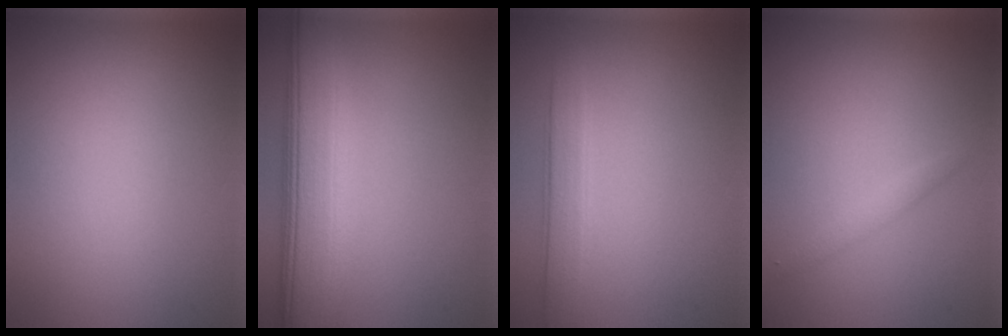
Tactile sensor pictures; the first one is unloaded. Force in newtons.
{"total": 8.9, "press": 8.9, "slide": 0.8}
{"total": 2.6, "press": 2.6, "slide": 0.2}
{"total": 0.9, "press": 0.9, "slide": 0.1}